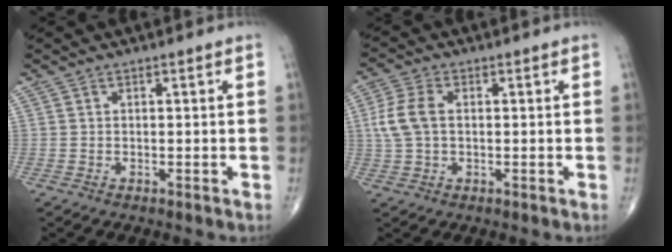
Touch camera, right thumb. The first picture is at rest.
{"total": 6.4, "force": [0.6, 3.9, 5.0], "torque": [-0.120, 0.013, 0.009]}